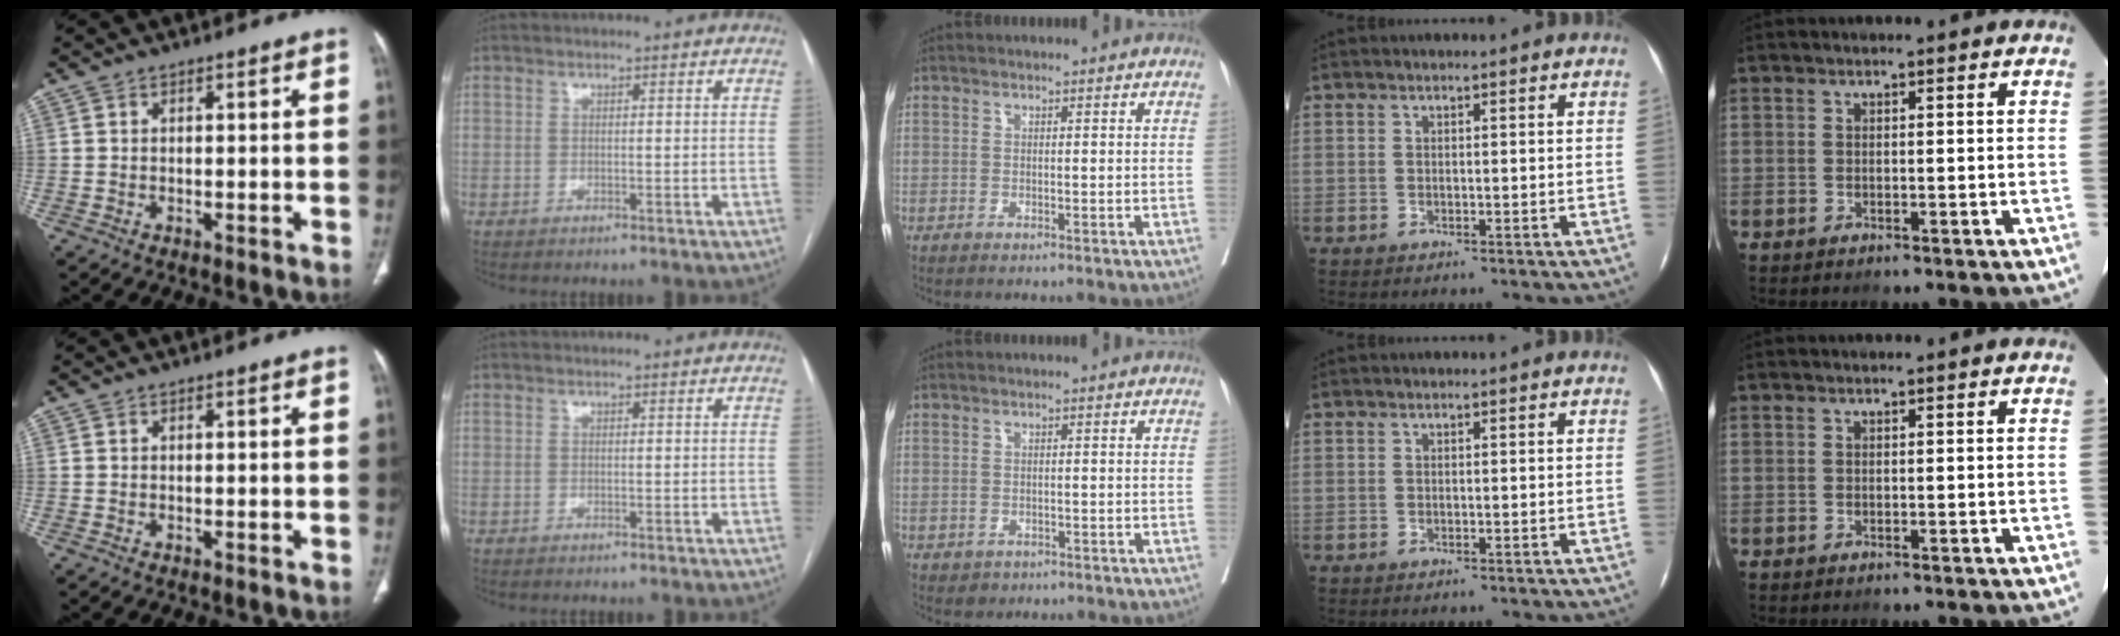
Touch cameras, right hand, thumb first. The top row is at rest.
{"middle": {"total": 1.4, "force": [-0.7, 1.2, 0.3], "torque": [-0.004, 0.002, -0.003]}}